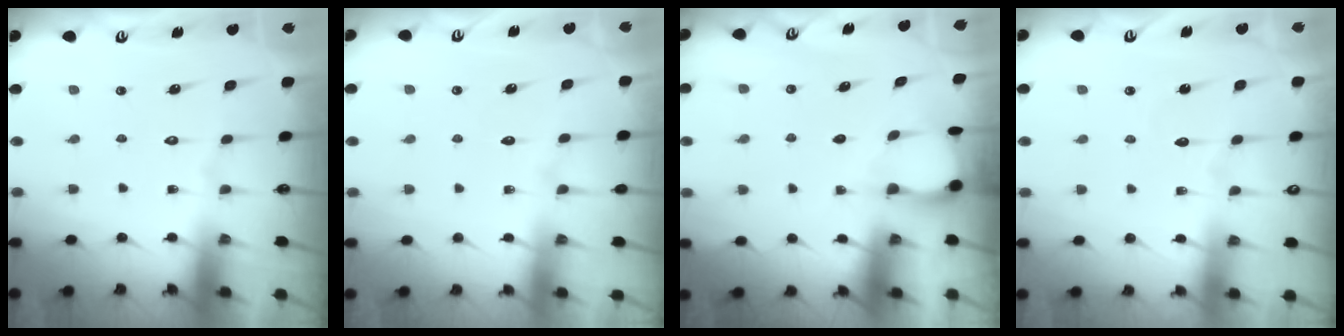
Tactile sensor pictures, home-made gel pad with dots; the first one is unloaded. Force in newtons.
{"total": 4.5, "press": 4.5, "slide": 0.6}
{"total": 3.2, "press": 3.2, "slide": 0.3}
{"total": 2.4, "press": 2.4, "slide": 0.3}